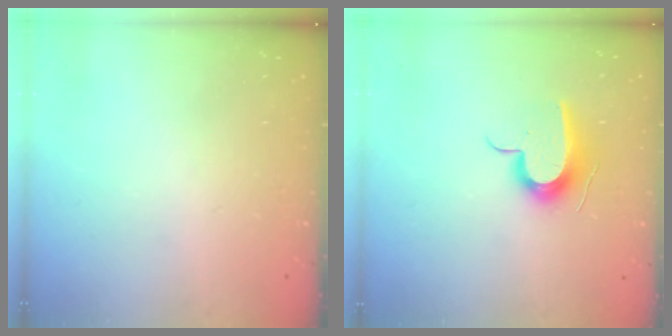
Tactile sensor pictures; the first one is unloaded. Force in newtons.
{"total": 10.7, "press": 10.7, "slide": 0.4}